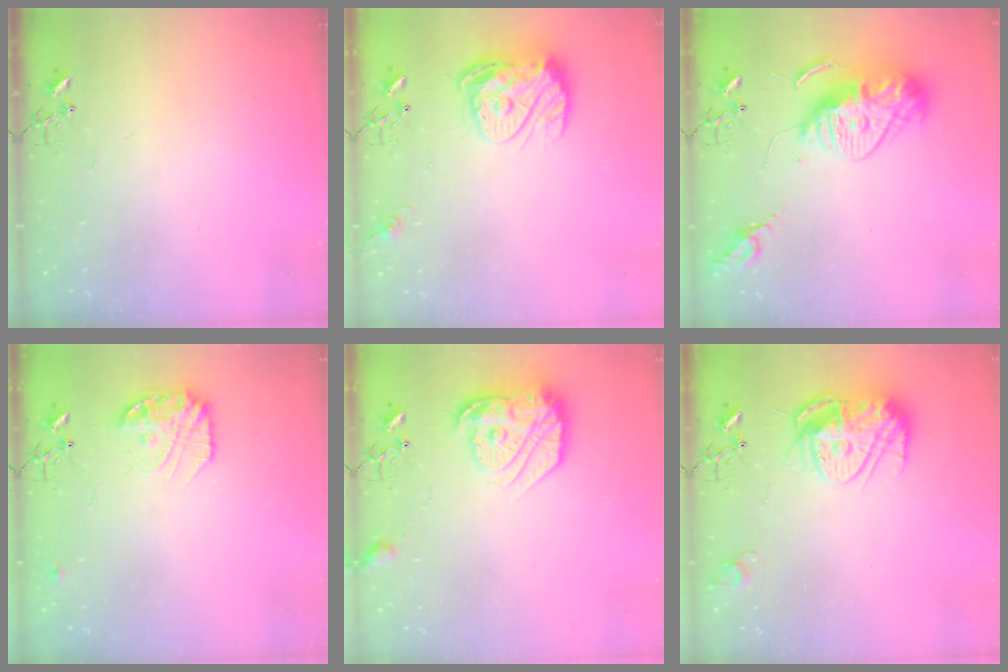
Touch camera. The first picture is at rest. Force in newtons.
{"total": 13.0, "press": 13.0, "slide": 1.2}
{"total": 15.5, "press": 15.4, "slide": 1.6}
{"total": 14.3, "press": 14.3, "slide": 0.8}
{"total": 17.9, "press": 17.8, "slide": 1.2}
{"total": 15.3, "press": 15.3, "slide": 1.2}